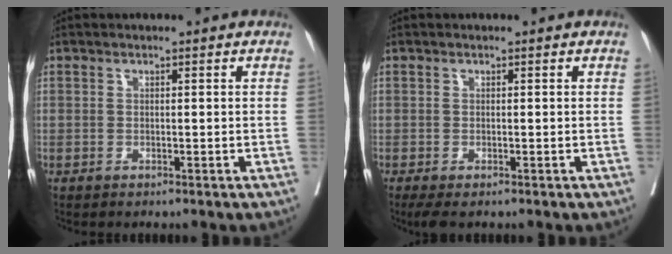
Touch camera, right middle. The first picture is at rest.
{"total": 2.3, "force": [-1.6, 0.9, 1.5], "torque": [-0.022, -0.008, -0.023]}